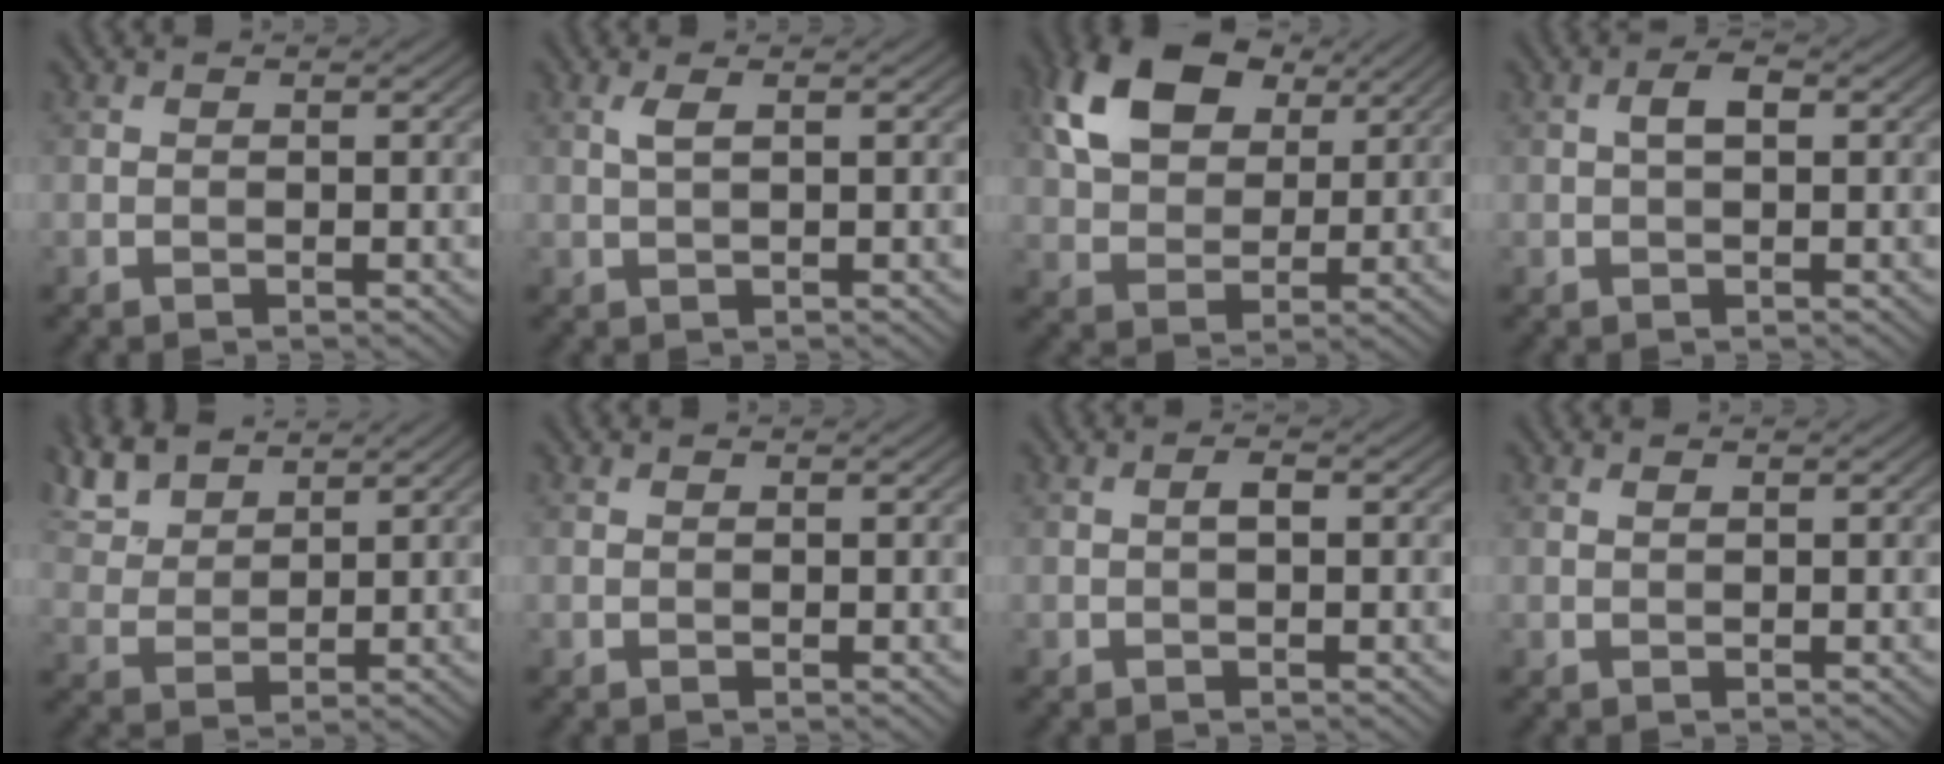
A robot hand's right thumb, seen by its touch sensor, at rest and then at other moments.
{"total": 1.6, "force": [0.6, 0.3, 1.4], "torque": [-0.035, 0.005, 0.012]}
{"total": 11.9, "force": [5.3, 7.6, 7.5], "torque": [-0.174, 0.021, 0.098]}
{"total": 2.2, "force": [0.3, 0.9, 2.0], "torque": [-0.036, 0.007, 0.002]}
{"total": 7.5, "force": [5.8, 3.0, 3.6], "torque": [-0.104, 0.016, 0.122]}
{"total": 0.0}
{"total": 1.0, "force": [0.0, 0.3, 1.0], "torque": [-0.019, 0.003, -0.001]}
{"total": 0.5, "force": [0.4, 0.1, 0.3], "torque": [-0.007, 0.001, 0.008]}